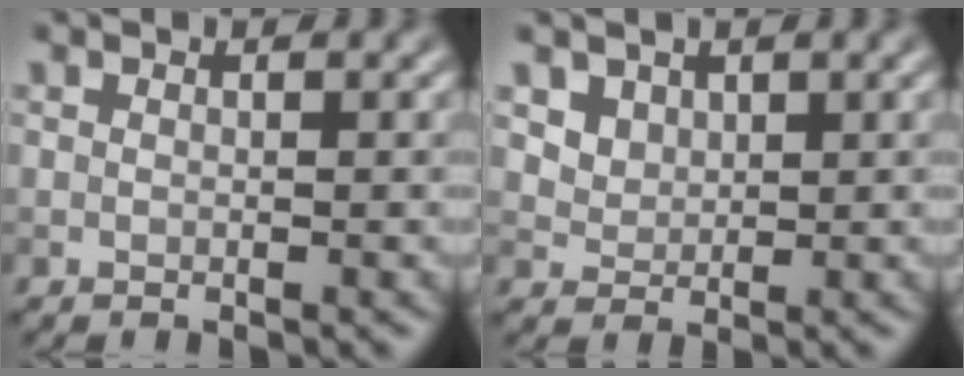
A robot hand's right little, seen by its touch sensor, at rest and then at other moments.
{"total": 3.3, "force": [1.9, 2.3, 1.3], "torque": [-0.043, -0.006, 0.053]}